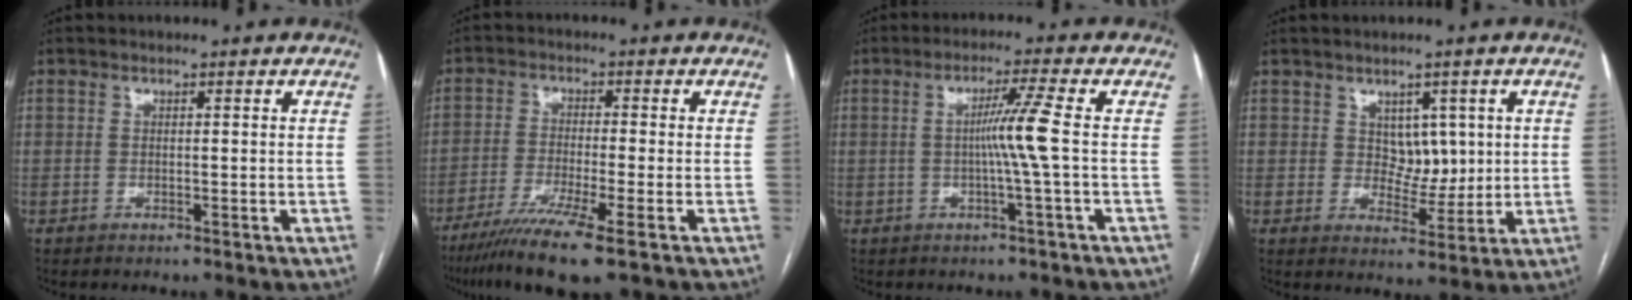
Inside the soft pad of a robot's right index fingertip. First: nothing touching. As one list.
[{"total": 9.5, "force": [-6.2, -0.5, 7.2], "torque": [-0.129, -0.026, -0.106]}, {"total": 5.3, "force": [-0.4, -1.8, 4.9], "torque": [-0.088, 0.003, -0.004]}, {"total": 4.9, "force": [1.4, 3.4, 3.2], "torque": [-0.040, 0.002, 0.030]}]